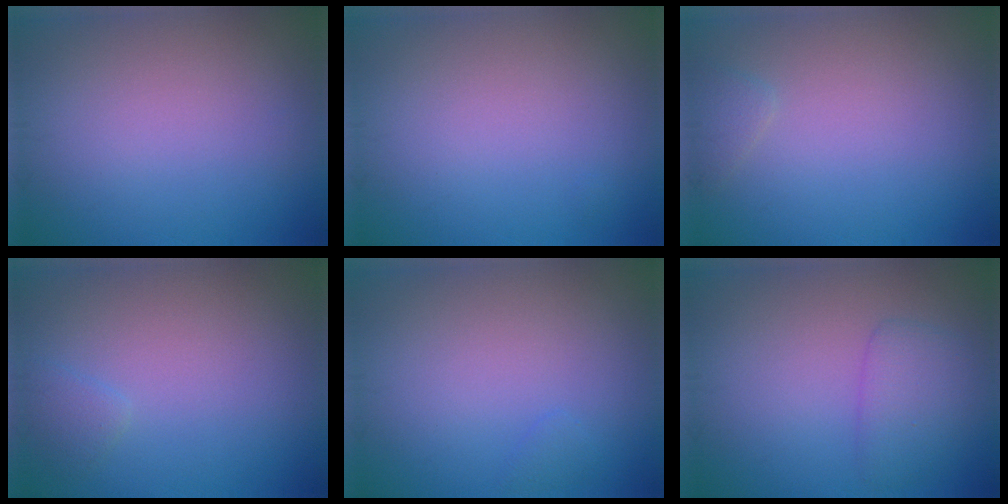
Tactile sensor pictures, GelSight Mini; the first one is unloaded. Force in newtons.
{"total": 0.0}
{"total": 0.9, "press": 0.9, "slide": 0.1}
{"total": 0.9, "press": 0.9, "slide": 0.1}
{"total": 0.6, "press": 0.6, "slide": 0.0}
{"total": 2.6, "press": 2.6, "slide": 0.1}